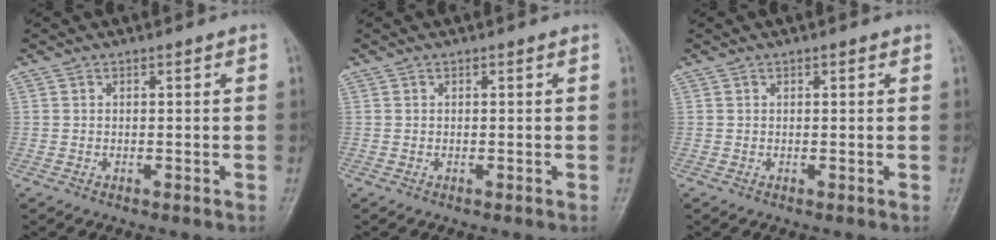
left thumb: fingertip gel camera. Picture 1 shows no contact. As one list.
[{"total": 0.0}, {"total": 0.7, "force": [0.3, 0.3, 0.5], "torque": [-0.006, 0.000, 0.003]}]